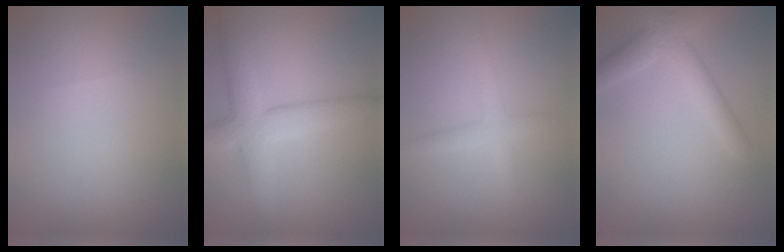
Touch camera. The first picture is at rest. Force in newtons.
{"total": 5.6, "press": 5.6, "slide": 0.6}
{"total": 1.9, "press": 1.9, "slide": 0.1}
{"total": 4.1, "press": 4.1, "slide": 0.2}